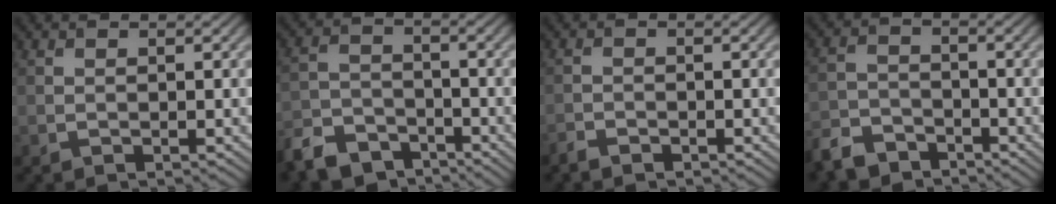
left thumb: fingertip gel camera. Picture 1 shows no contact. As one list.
[{"total": 7.5, "force": [-5.9, 3.6, 2.7], "torque": [-0.061, -0.011, -0.127]}, {"total": 1.5, "force": [-1.4, 0.6, 0.4], "torque": [-0.009, -0.003, -0.031]}, {"total": 5.7, "force": [-4.7, 2.6, 1.8], "torque": [-0.040, -0.009, -0.105]}]